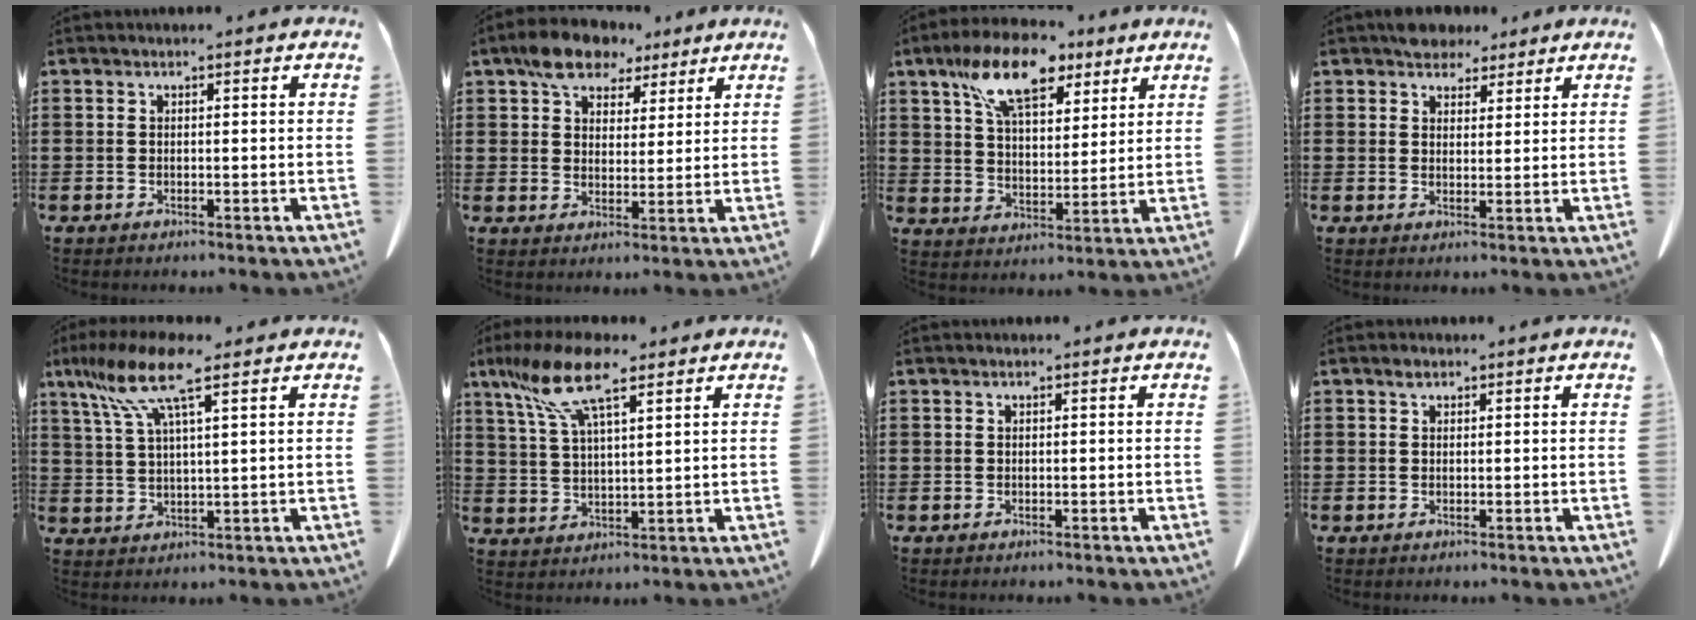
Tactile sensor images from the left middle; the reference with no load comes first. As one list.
[{"total": 7.4, "force": [5.8, 3.9, 2.6], "torque": [-0.067, -0.002, 0.108]}, {"total": 12.3, "force": [8.0, 5.3, 7.7], "torque": [-0.146, -0.012, 0.144]}, {"total": 4.3, "force": [3.7, 2.1, 0.9], "torque": [-0.021, 0.000, 0.072]}, {"total": 9.6, "force": [6.0, 1.5, 7.4], "torque": [-0.168, -0.017, 0.103]}, {"total": 11.0, "force": [7.3, 3.1, 7.6], "torque": [-0.175, -0.011, 0.131]}, {"total": 0.0}, {"total": 1.3, "force": [0.8, 0.8, 0.5], "torque": [-0.013, 0.002, 0.017]}]